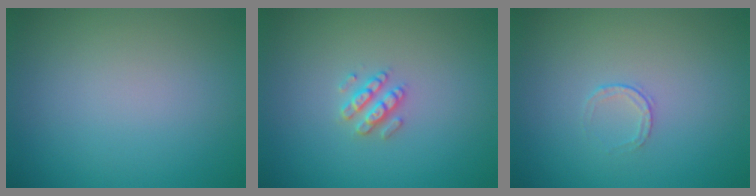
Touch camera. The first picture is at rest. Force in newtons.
{"total": 2.1, "press": 2.0, "slide": 0.5}
{"total": 0.7, "press": 0.5, "slide": 0.5}